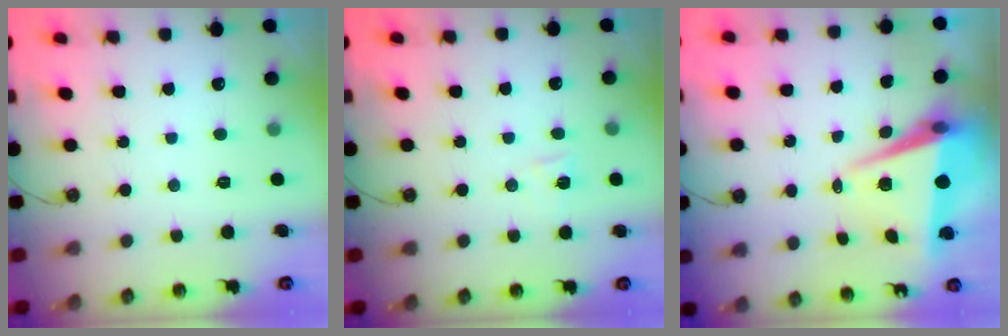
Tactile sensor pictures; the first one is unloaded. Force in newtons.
{"total": 4.9, "press": 4.5, "slide": 2.0}
{"total": 7.4, "press": 6.5, "slide": 3.5}